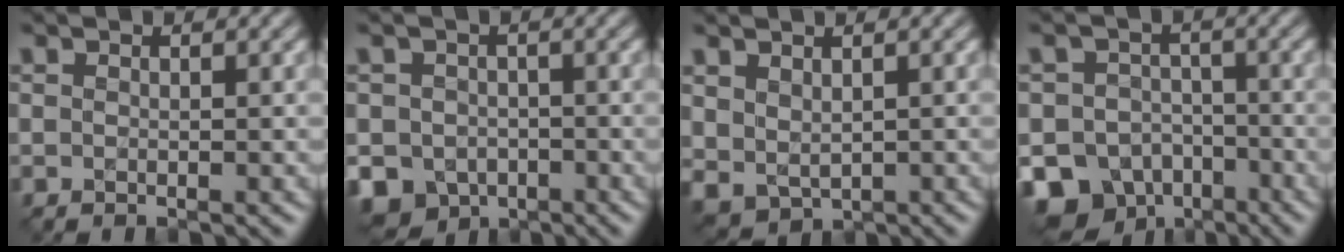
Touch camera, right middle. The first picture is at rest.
{"total": 6.3, "force": [-2.8, 5.2, 2.3], "torque": [-0.028, -0.016, -0.052]}
{"total": 2.2, "force": [1.0, 1.6, 1.1], "torque": [-0.026, -0.007, 0.027]}
{"total": 9.4, "force": [-5.8, 7.0, 2.6], "torque": [-0.031, -0.017, -0.107]}